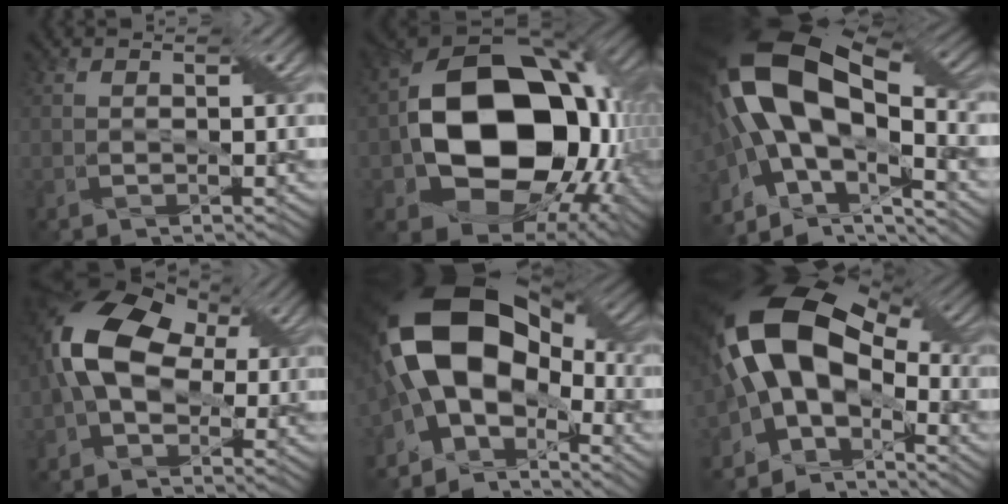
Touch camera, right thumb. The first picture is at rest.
{"total": 18.1, "force": [-1.6, 13.4, 12.1], "torque": [-0.217, -0.031, -0.012]}
{"total": 19.6, "force": [-0.9, 9.7, 17.0], "torque": [-0.346, -0.016, 0.000]}
{"total": 12.4, "force": [1.0, 8.5, 8.9], "torque": [-0.186, 0.011, 0.002]}
{"total": 17.5, "force": [-0.9, 10.9, 13.7], "torque": [-0.271, 0.006, -0.015]}
{"total": 16.5, "force": [-0.9, 10.3, 12.9], "torque": [-0.239, 0.003, -0.019]}